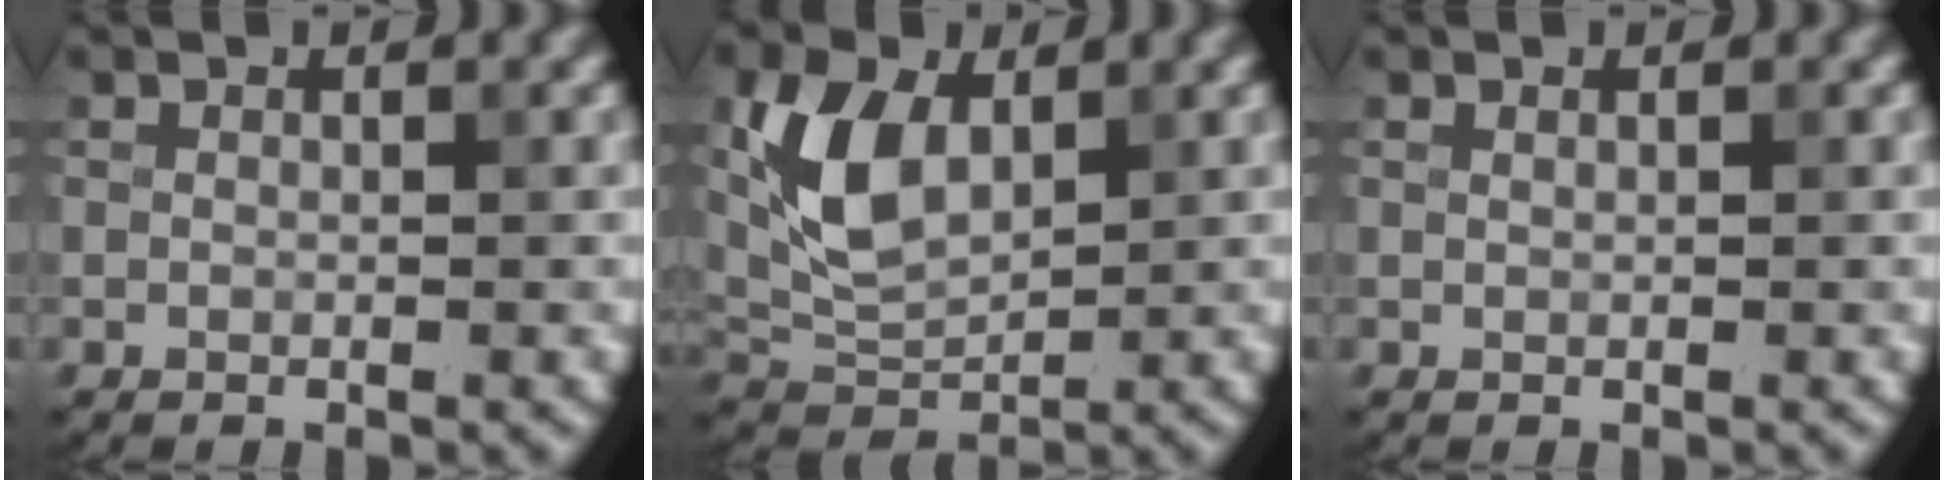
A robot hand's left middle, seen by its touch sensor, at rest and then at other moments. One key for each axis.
{"total": 6.6, "fx": 1.9, "fy": 4.0, "fz": 4.8, "tx": -0.105, "ty": 0.004, "tz": 0.039}
{"total": 0.0}